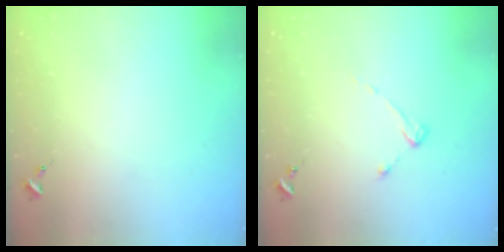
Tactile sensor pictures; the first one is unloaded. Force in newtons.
{"total": 3.0, "press": 3.0, "slide": 0.4}